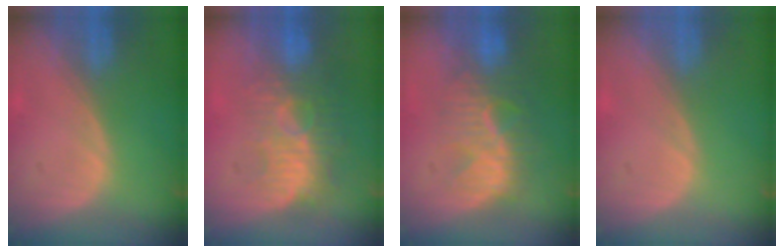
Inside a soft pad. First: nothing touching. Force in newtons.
{"total": 9.4, "press": 8.7, "slide": 3.7}
{"total": 9.1, "press": 8.4, "slide": 3.5}
{"total": 0.0}